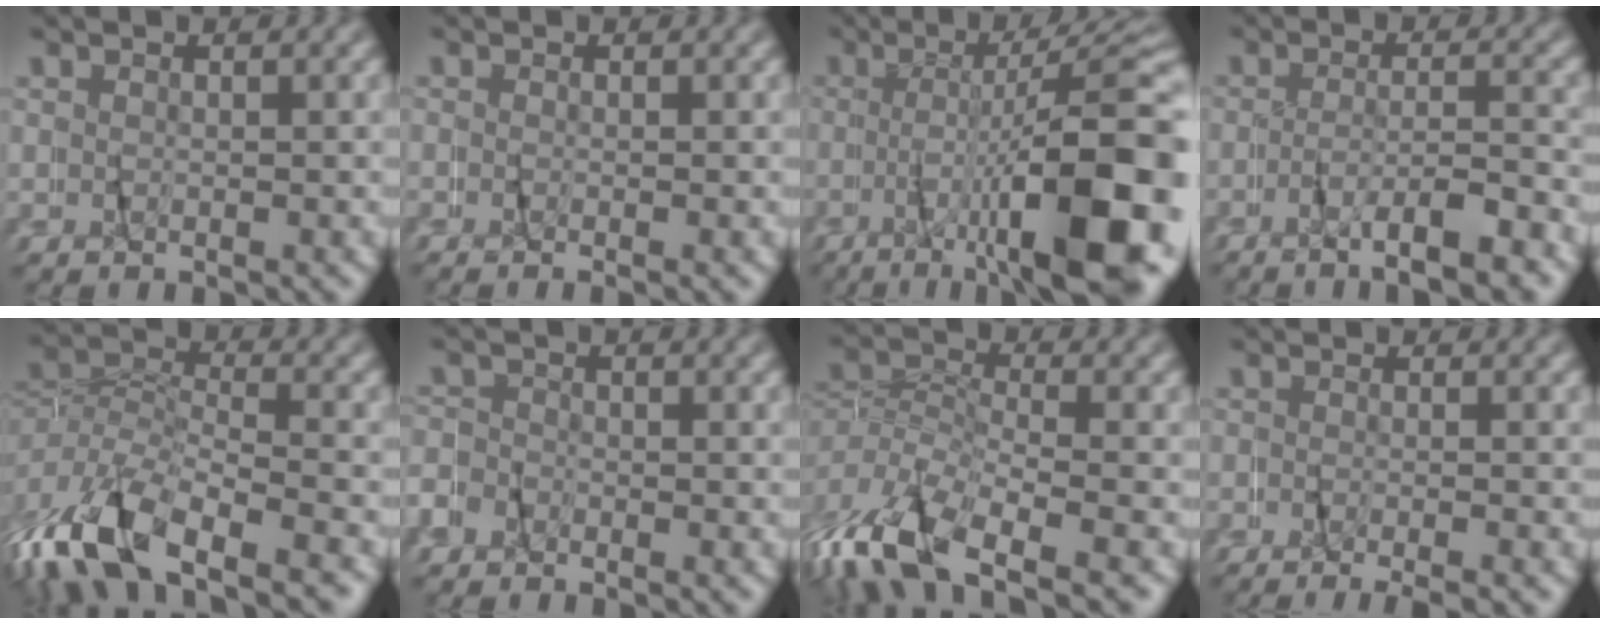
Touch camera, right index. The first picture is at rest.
{"total": 0.9, "force": [-0.6, -0.6, -0.1], "torque": [0.002, 0.000, -0.014]}
{"total": 14.0, "force": [-3.8, 3.6, 13.0], "torque": [-0.167, -0.001, -0.047]}
{"total": 5.0, "force": [-4.0, 0.9, 2.9], "torque": [-0.039, 0.002, -0.074]}
{"total": 7.4, "force": [-4.5, 4.0, 4.3], "torque": [-0.098, -0.017, -0.072]}
{"total": 4.4, "force": [-2.8, 3.4, 0.1], "torque": [-0.013, 0.007, -0.063]}
{"total": 6.9, "force": [-4.6, 3.3, 4.0], "torque": [-0.094, -0.021, -0.070]}
{"total": 2.1, "force": [-2.0, -0.1, 0.8], "torque": [-0.016, -0.002, -0.036]}